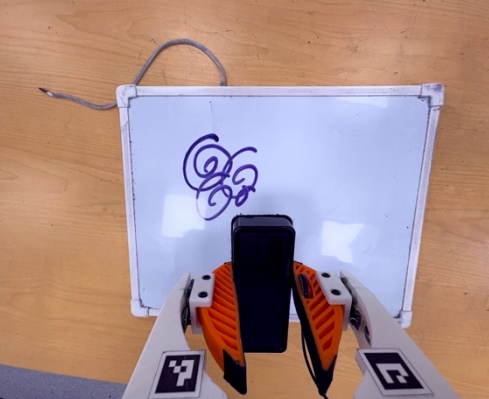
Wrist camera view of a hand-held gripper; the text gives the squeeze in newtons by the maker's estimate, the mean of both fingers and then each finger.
{"total": 4.6, "left": 3.3, "right": 6.0}